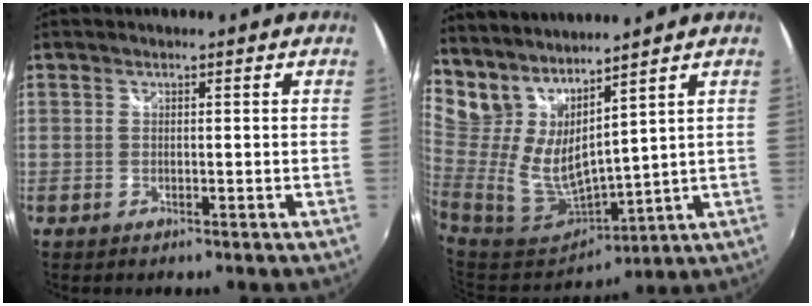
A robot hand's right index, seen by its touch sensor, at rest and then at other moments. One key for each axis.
{"total": 11.4, "fx": 8.3, "fy": 3.1, "fz": 7.1, "tx": -0.134, "ty": -0.022, "tz": 0.174}